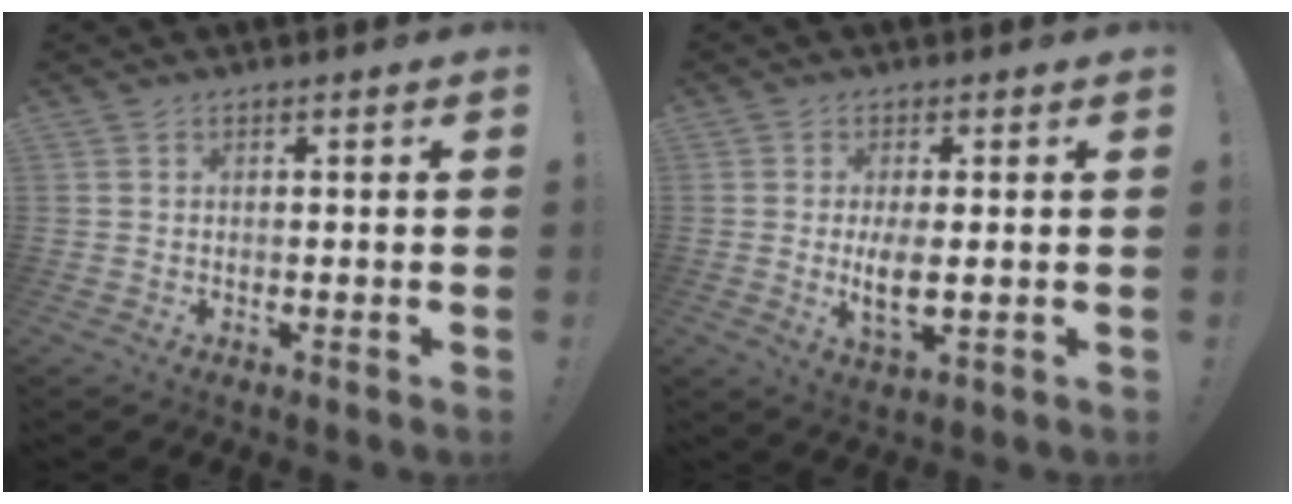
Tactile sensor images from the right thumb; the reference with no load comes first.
{"total": 6.5, "force": [0.0, 2.3, 6.1], "torque": [-0.105, -0.021, -0.003]}